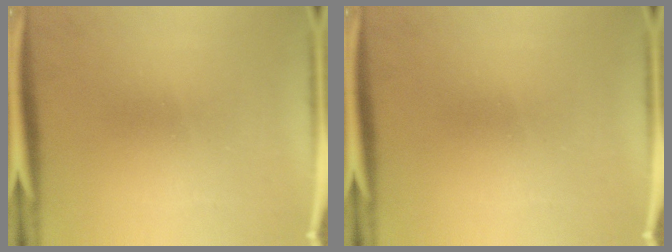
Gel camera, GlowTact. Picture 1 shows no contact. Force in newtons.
{"total": 0.0}